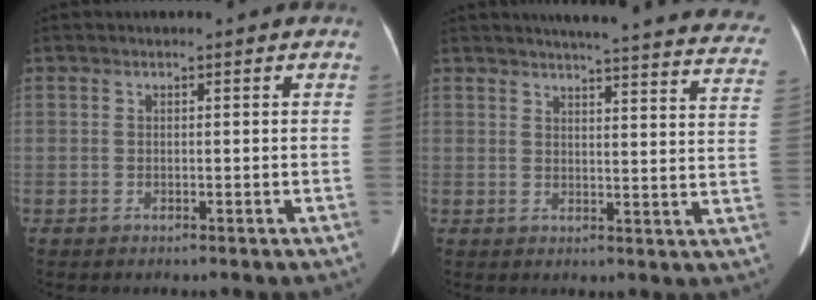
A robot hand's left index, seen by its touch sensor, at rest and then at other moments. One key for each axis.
{"total": 27.7, "fx": 25.6, "fy": 2.3, "fz": 10.3, "tx": -0.133, "ty": -0.083, "tz": 0.280}